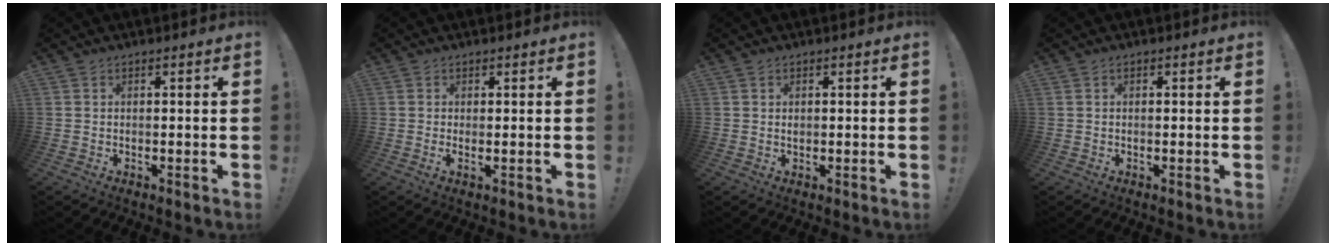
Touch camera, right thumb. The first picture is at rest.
{"total": 1.5, "force": [0.8, -0.1, 1.3], "torque": [-0.013, -0.010, 0.011]}
{"total": 0.7, "force": [0.4, 0.6, 0.1], "torque": [0.006, 0.000, 0.005]}
{"total": 0.0}